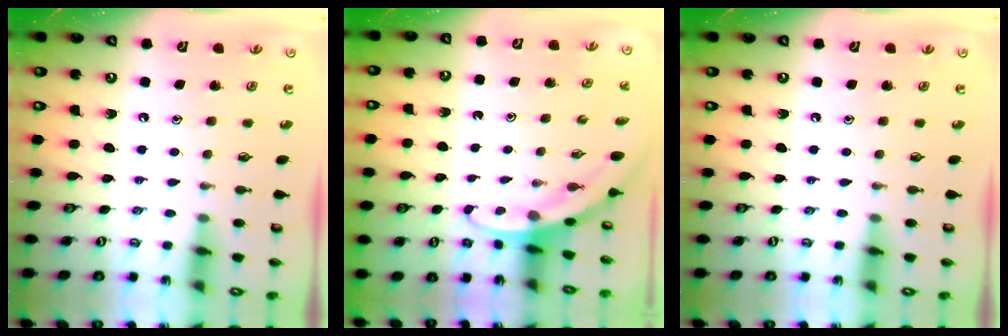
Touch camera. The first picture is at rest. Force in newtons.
{"total": 2.8, "press": 2.8, "slide": 0.1}
{"total": 0.0}